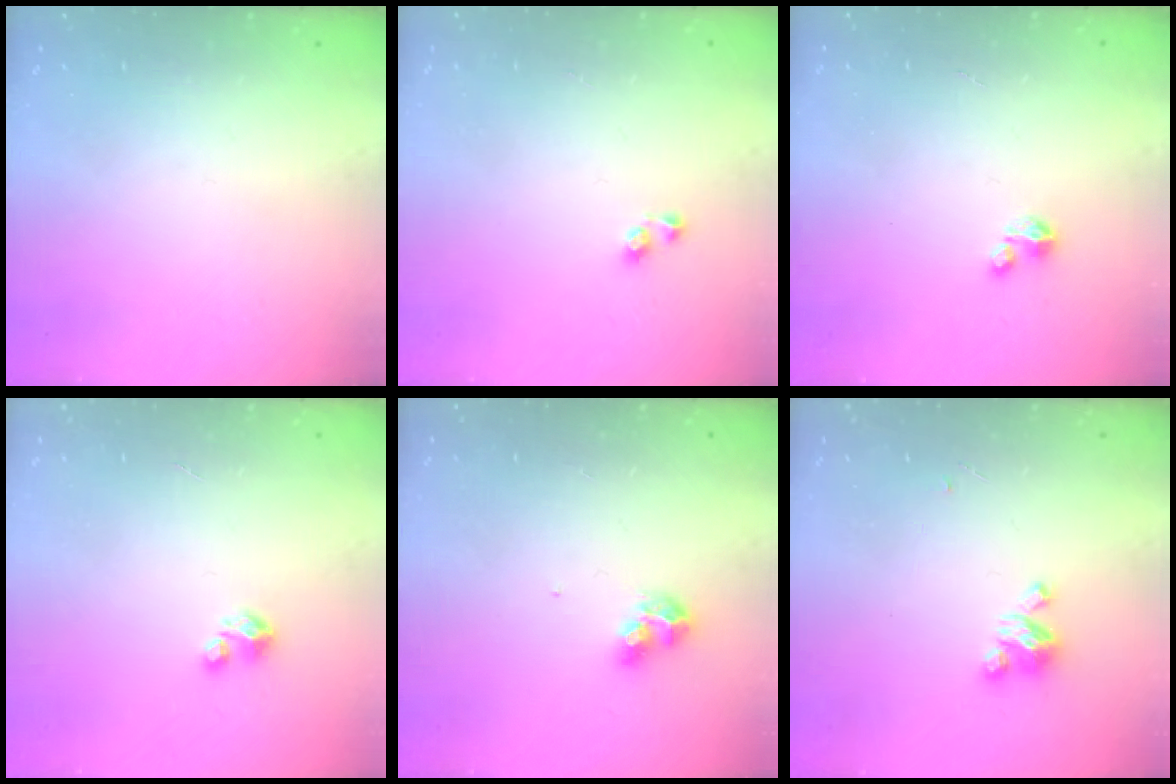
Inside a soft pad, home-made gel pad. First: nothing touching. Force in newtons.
{"total": 2.4, "press": 2.0, "slide": 1.3}
{"total": 2.0, "press": 2.0, "slide": 0.1}
{"total": 1.7, "press": 1.7, "slide": 0.1}
{"total": 7.9, "press": 7.9, "slide": 0.6}
{"total": 3.6, "press": 3.6, "slide": 0.3}